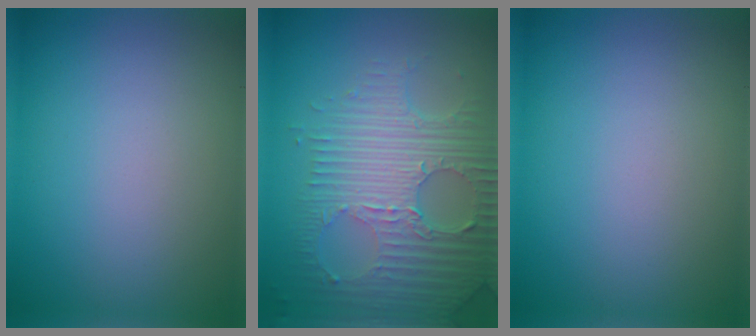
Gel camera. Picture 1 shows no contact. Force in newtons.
{"total": 7.4, "press": 5.1, "slide": 5.4}
{"total": 0.0}